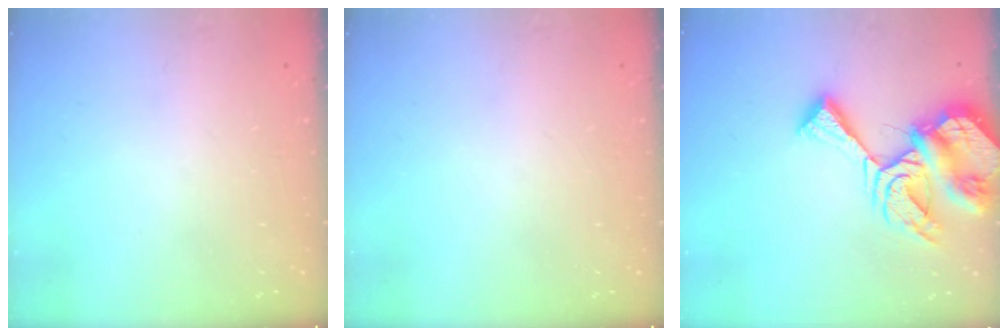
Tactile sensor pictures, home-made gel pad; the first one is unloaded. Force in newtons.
{"total": 0.0}
{"total": 14.7, "press": 14.6, "slide": 1.6}